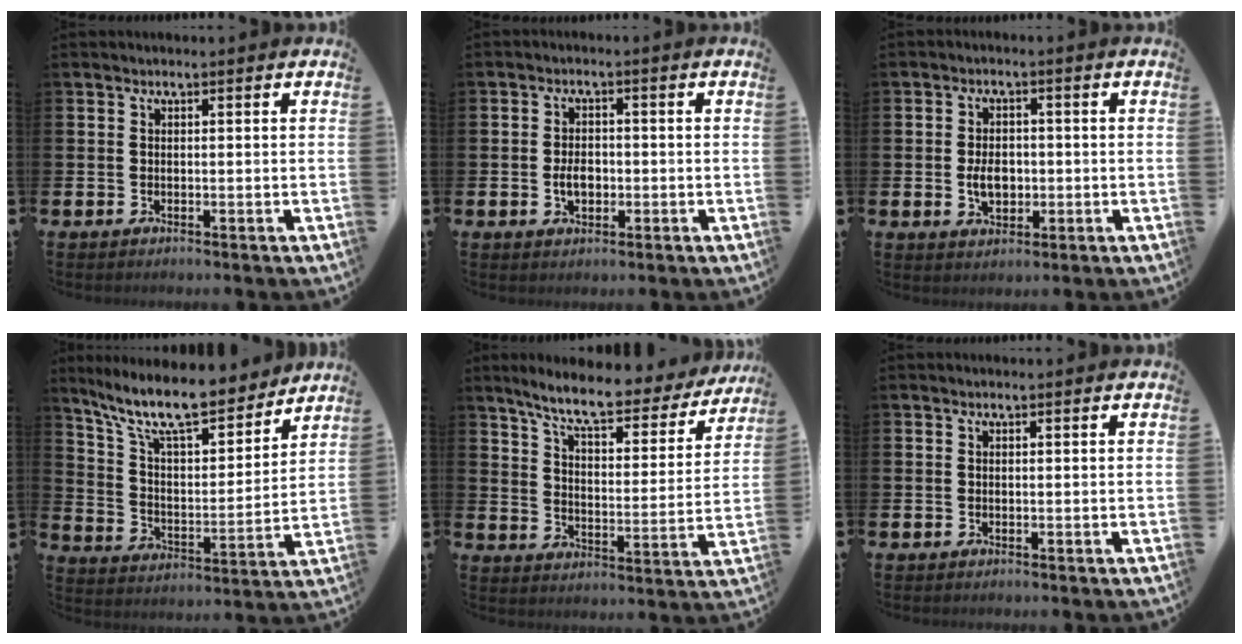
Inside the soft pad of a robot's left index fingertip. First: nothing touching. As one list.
[{"total": 3.0, "force": [-0.6, 2.0, 2.1], "torque": [-0.020, -0.004, -0.017]}, {"total": 4.0, "force": [-0.4, 2.7, 2.8], "torque": [-0.036, -0.001, -0.013]}, {"total": 12.3, "force": [10.6, 2.6, 5.6], "torque": [-0.136, -0.067, 0.183]}, {"total": 8.4, "force": [7.3, 1.5, 3.7], "torque": [-0.097, -0.046, 0.122]}, {"total": 0.0}]